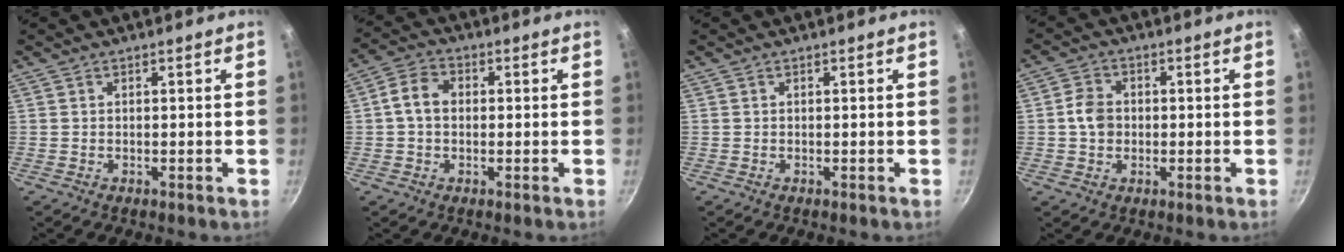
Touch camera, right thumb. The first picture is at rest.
{"total": 5.6, "force": [0.2, 4.3, 3.6], "torque": [-0.056, 0.017, -0.009]}
{"total": 0.0}
{"total": 4.9, "force": [-0.2, 4.0, 2.8], "torque": [-0.037, 0.013, -0.012]}